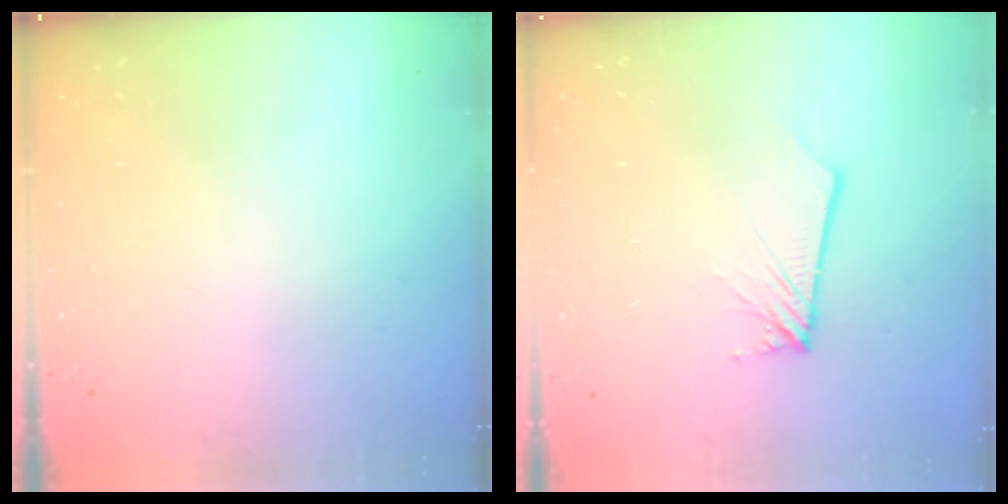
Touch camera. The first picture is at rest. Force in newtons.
{"total": 2.8, "press": 2.8, "slide": 0.3}